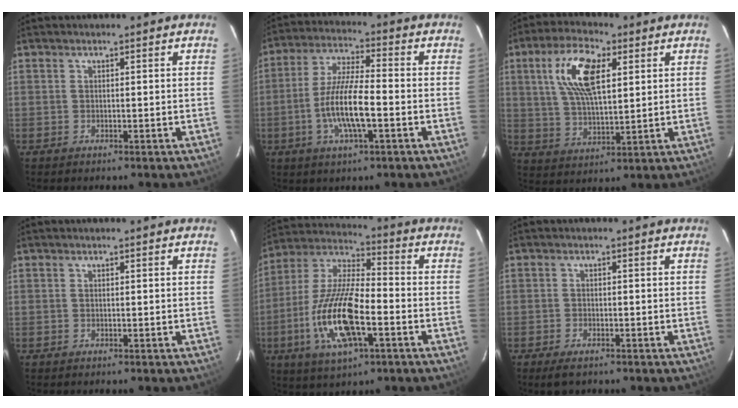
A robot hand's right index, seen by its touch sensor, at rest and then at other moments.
{"total": 11.2, "force": [-3.3, 2.3, 10.5], "torque": [-0.212, -0.002, -0.063]}
{"total": 12.2, "force": [4.2, 5.1, 10.2], "torque": [-0.197, 0.017, 0.080]}
{"total": 0.0}
{"total": 17.7, "force": [-5.7, 6.0, 15.6], "torque": [-0.326, -0.012, -0.110]}
{"total": 3.0, "force": [-2.2, 1.2, 1.7], "torque": [-0.040, -0.008, -0.039]}